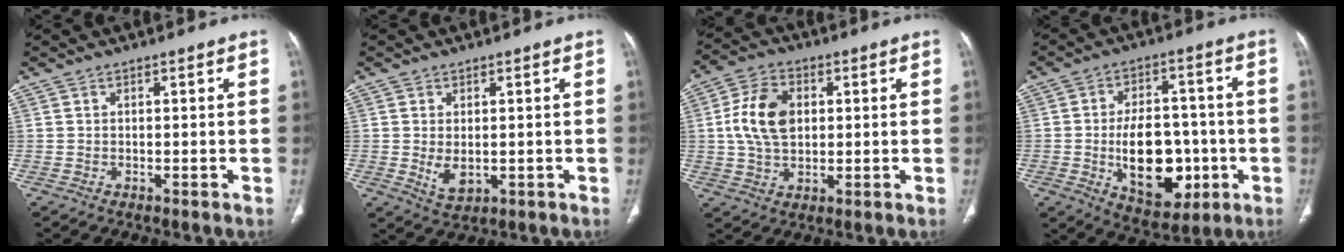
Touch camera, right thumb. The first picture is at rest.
{"total": 4.0, "force": [-0.3, 2.4, 3.2], "torque": [-0.054, -0.010, 0.006]}
{"total": 10.8, "force": [1.4, 7.3, 7.9], "torque": [-0.141, 0.006, 0.027]}
{"total": 16.2, "force": [-3.3, 9.9, 12.4], "torque": [-0.153, 0.020, -0.035]}